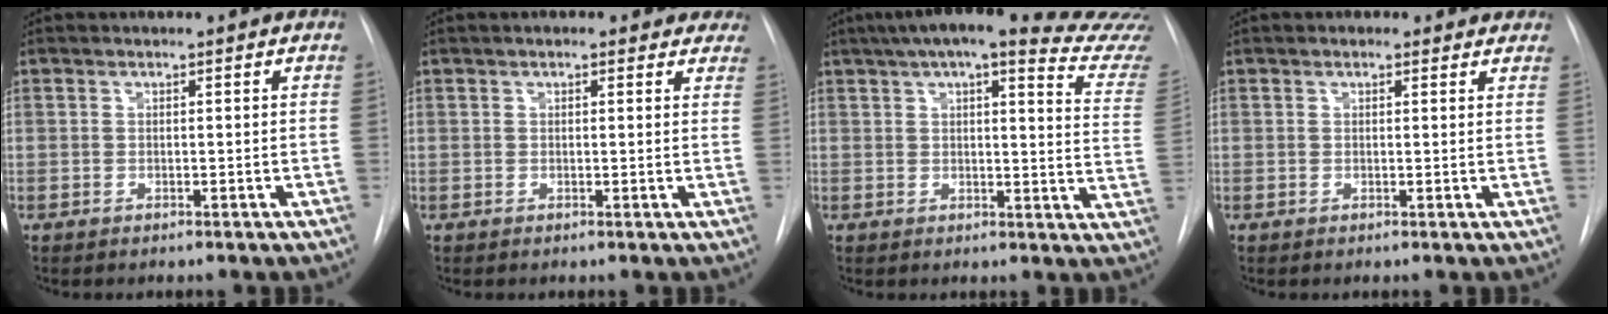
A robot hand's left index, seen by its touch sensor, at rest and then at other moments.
{"total": 14.0, "force": [12.5, 3.8, 5.1], "torque": [-0.022, 0.003, 0.116]}
{"total": 24.1, "force": [21.6, 1.7, 10.6], "torque": [-0.139, -0.057, 0.239]}
{"total": 2.9, "force": [2.3, 1.5, 0.9], "torque": [0.000, 0.006, 0.018]}